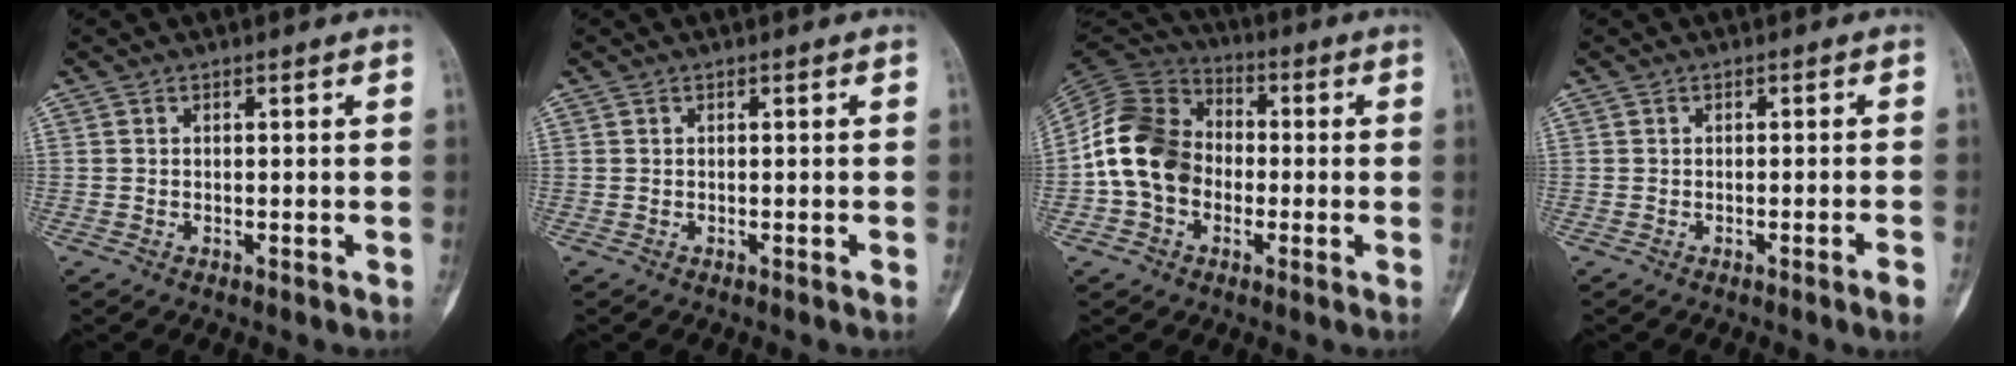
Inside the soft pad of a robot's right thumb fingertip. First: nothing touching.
{"total": 0.0}
{"total": 14.4, "force": [-1.9, 11.6, 8.4], "torque": [-0.142, 0.034, -0.046]}
{"total": 2.2, "force": [-1.2, -0.3, 1.9], "torque": [-0.032, 0.000, -0.020]}